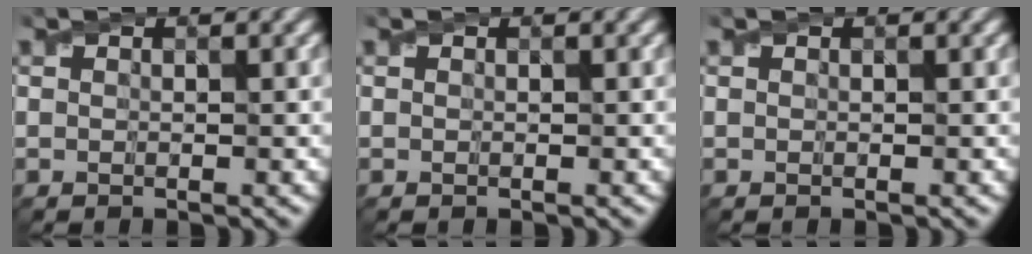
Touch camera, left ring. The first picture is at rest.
{"total": 0.0}
{"total": 0.0}